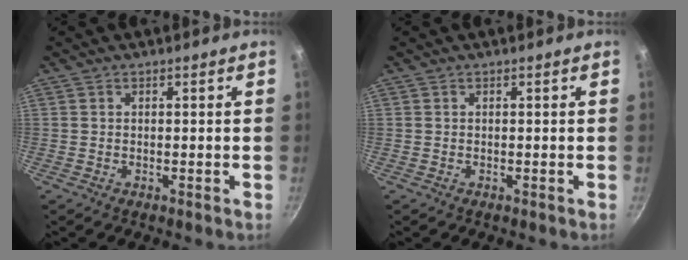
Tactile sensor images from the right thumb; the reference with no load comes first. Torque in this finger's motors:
{"motor_torque": [-0.11, 0.10, 0.04, -0.04, 0.01]}